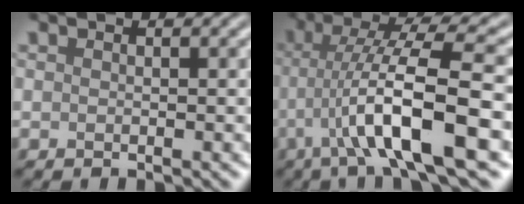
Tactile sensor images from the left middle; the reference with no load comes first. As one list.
[{"total": 9.3, "force": [-2.5, 1.6, 8.8], "torque": [-0.140, 0.025, -0.043]}]